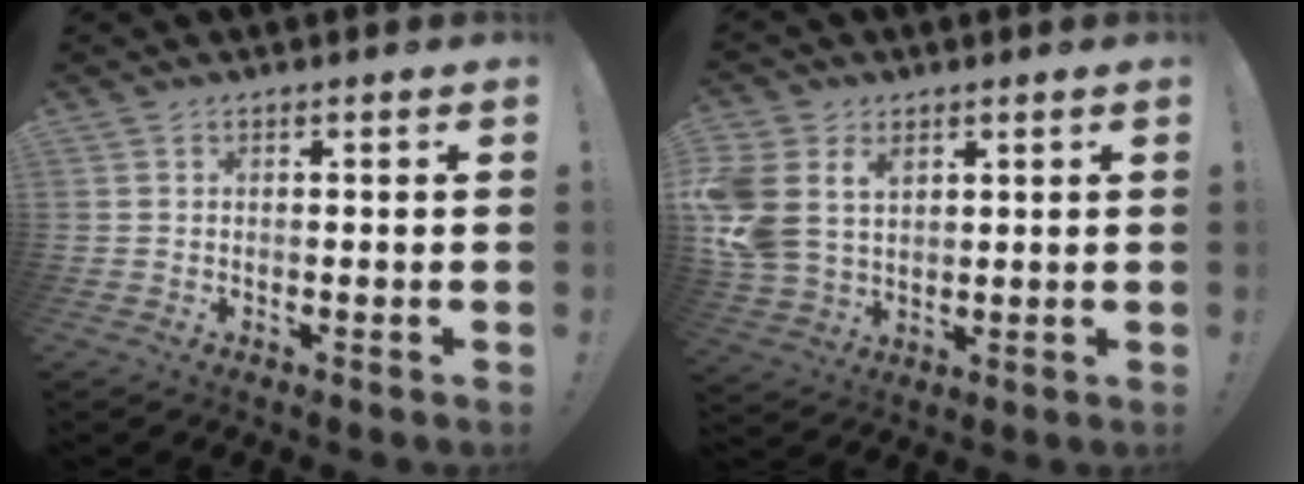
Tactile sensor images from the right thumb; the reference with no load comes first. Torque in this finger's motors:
{"motor_torque": [1.89, 1.94, 0.09, 0.09, 0.40]}